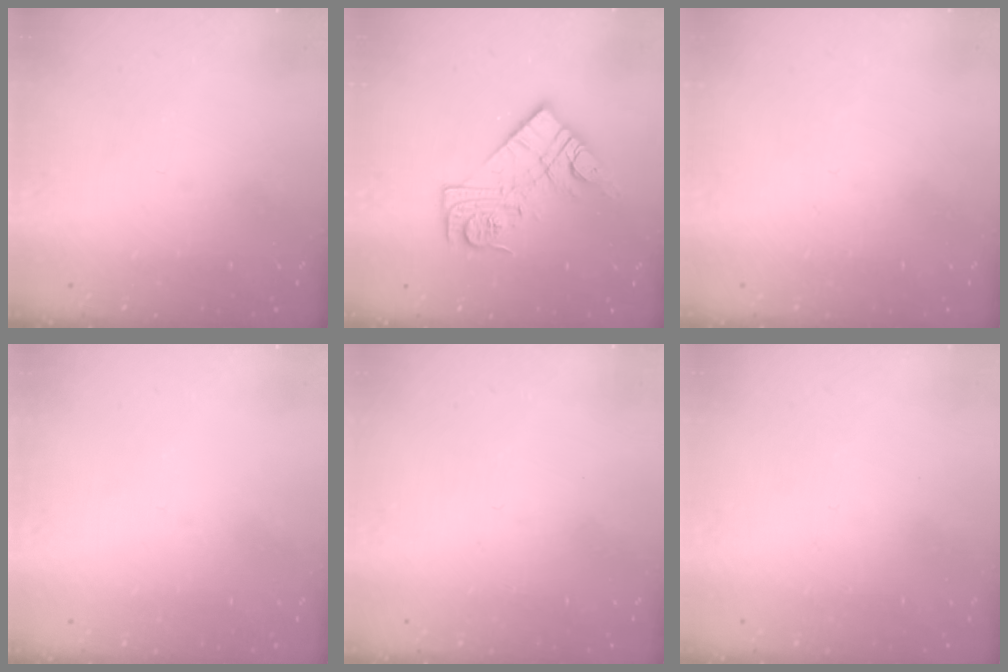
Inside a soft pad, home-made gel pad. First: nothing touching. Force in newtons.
{"total": 13.8, "press": 13.7, "slide": 0.8}
{"total": 1.9, "press": 1.9, "slide": 0.1}
{"total": 0.0}
{"total": 1.6, "press": 1.6, "slide": 0.1}
{"total": 1.6, "press": 1.6, "slide": 0.1}